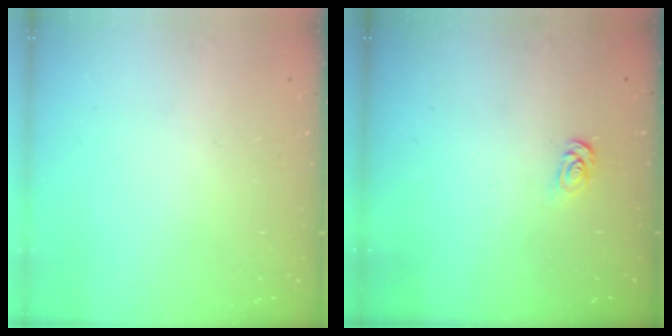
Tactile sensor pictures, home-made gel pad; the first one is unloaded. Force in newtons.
{"total": 2.6, "press": 2.6, "slide": 0.3}